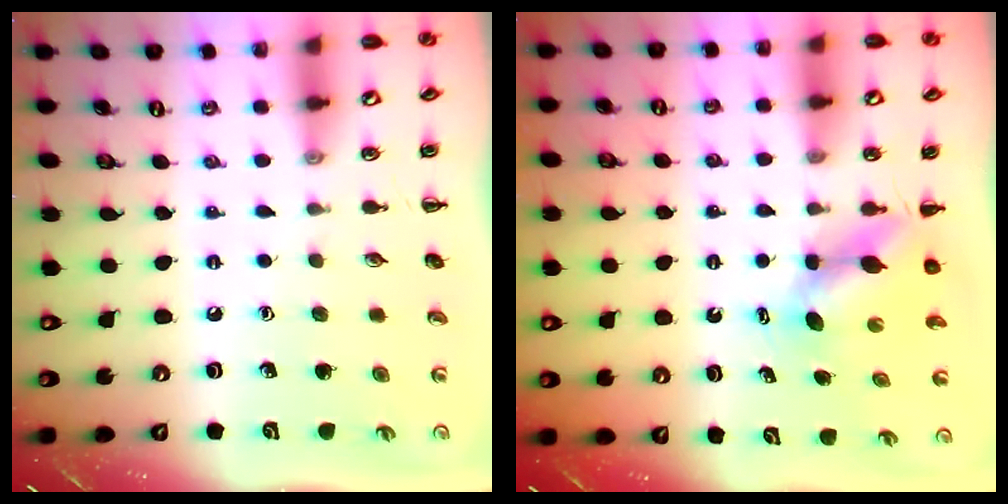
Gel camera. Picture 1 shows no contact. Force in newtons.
{"total": 4.9, "press": 4.9, "slide": 0.4}